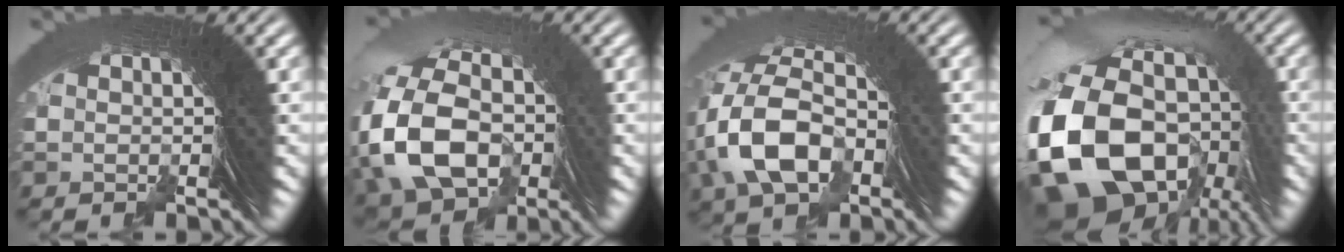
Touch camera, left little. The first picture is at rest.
{"total": 10.9, "force": [0.1, 7.9, 7.4], "torque": [-0.175, -0.023, 0.009]}
{"total": 8.8, "force": [1.1, 6.3, 6.0], "torque": [-0.144, 0.009, 0.015]}
{"total": 19.1, "force": [-1.9, 13.9, 13.0], "torque": [-0.273, -0.049, -0.017]}